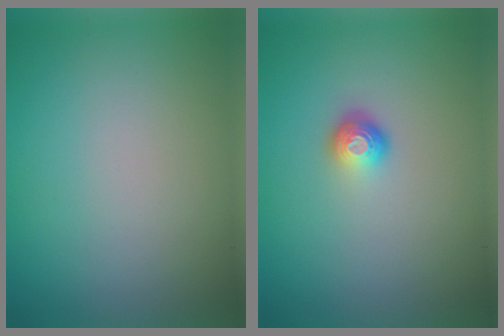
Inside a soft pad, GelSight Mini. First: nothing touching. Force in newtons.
{"total": 1.7, "press": 1.2, "slide": 1.3}